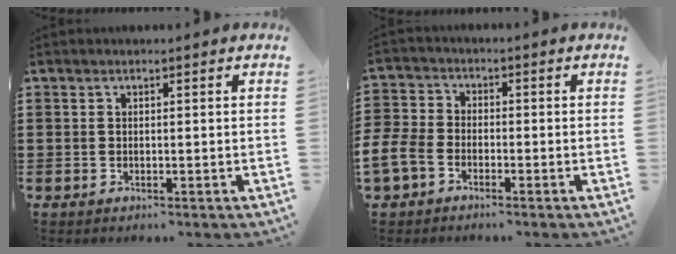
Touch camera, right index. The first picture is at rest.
{"total": 4.6, "force": [-2.9, 2.8, 2.2], "torque": [-0.076, -0.002, -0.068]}